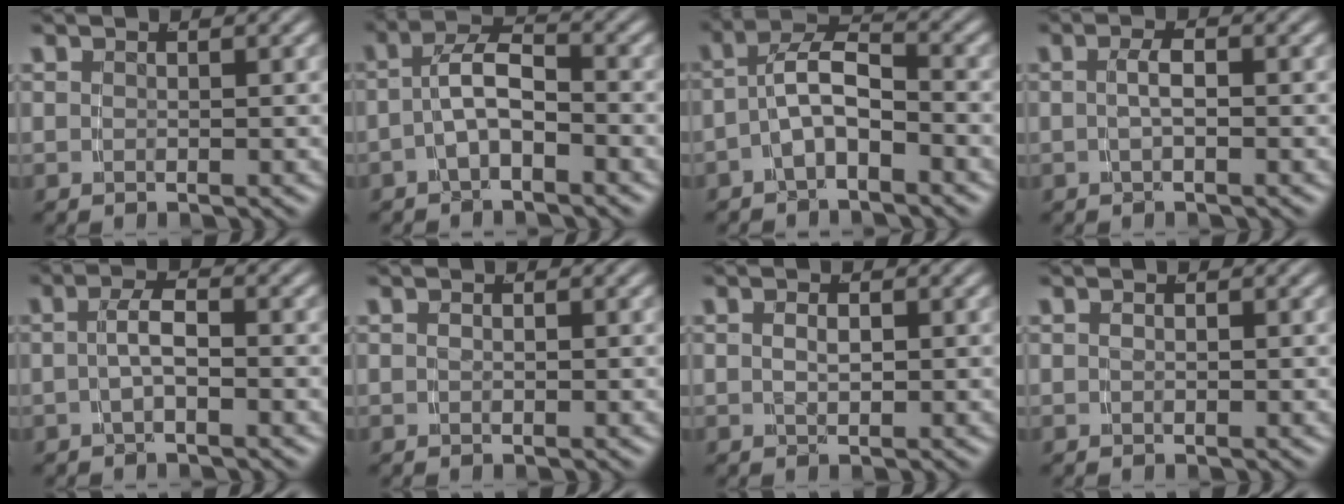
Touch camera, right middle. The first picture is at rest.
{"total": 3.5, "force": [-1.4, 1.5, 2.9], "torque": [-0.050, 0.000, -0.026]}
{"total": 4.4, "force": [-1.5, 2.4, 3.4], "torque": [-0.060, -0.007, -0.028]}
{"total": 1.8, "force": [-0.5, -0.1, 1.7], "torque": [-0.028, 0.000, -0.007]}
{"total": 2.3, "force": [-0.9, 0.2, 2.1], "torque": [-0.032, 0.002, -0.015]}
{"total": 0.0}
{"total": 1.2, "force": [-0.1, 0.2, 1.2], "torque": [-0.018, -0.006, 0.005]}
{"total": 0.0}